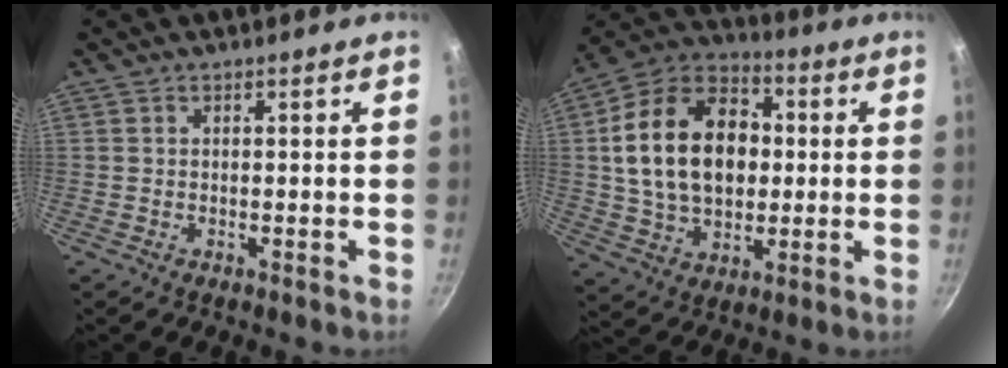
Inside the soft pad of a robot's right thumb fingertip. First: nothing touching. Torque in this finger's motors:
{"motor_torque": [-0.56, 1.44, 0.65, 0.26, 0.21]}